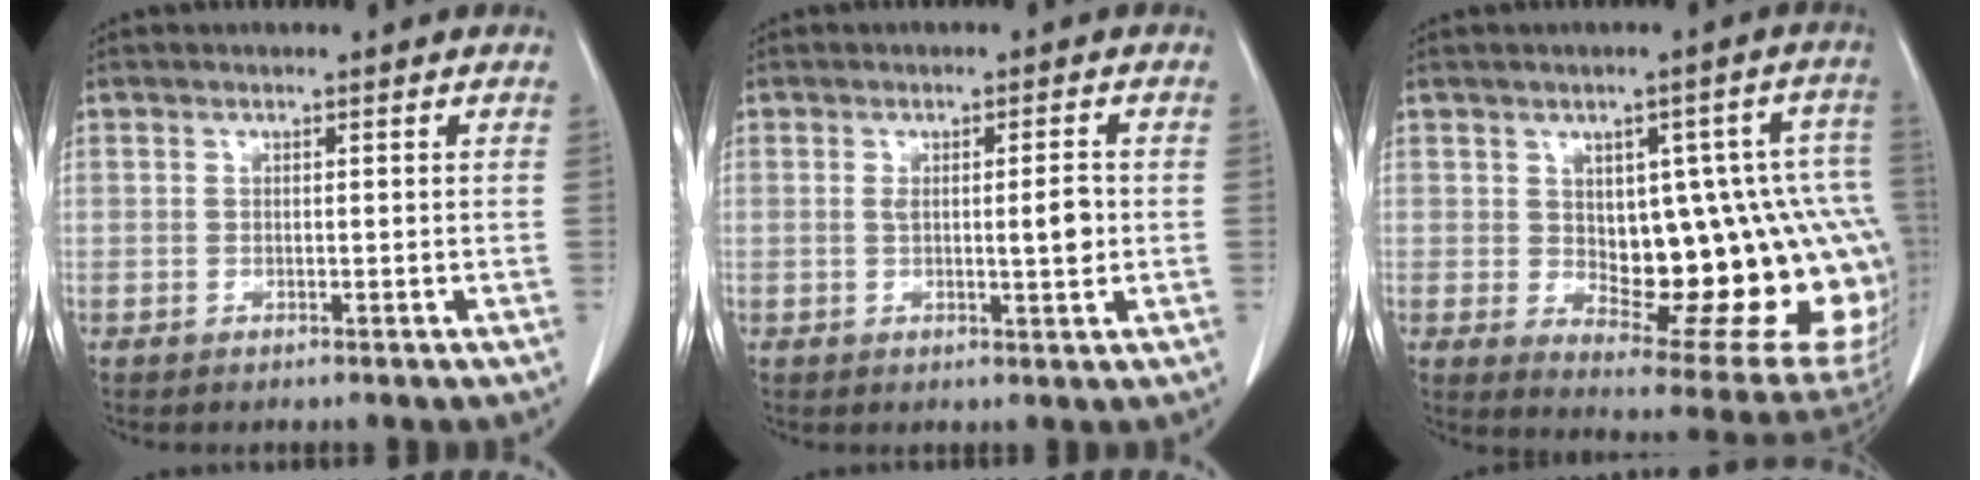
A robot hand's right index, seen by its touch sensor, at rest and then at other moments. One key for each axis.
{"total": 3.9, "fx": 0.1, "fy": 0.7, "fz": 3.9, "tx": -0.059, "ty": -0.003, "tz": 0.003}
{"total": 23.2, "fx": -1.4, "fy": 8.5, "fz": 21.5, "tx": -0.184, "ty": 0.024, "tz": 0.013}